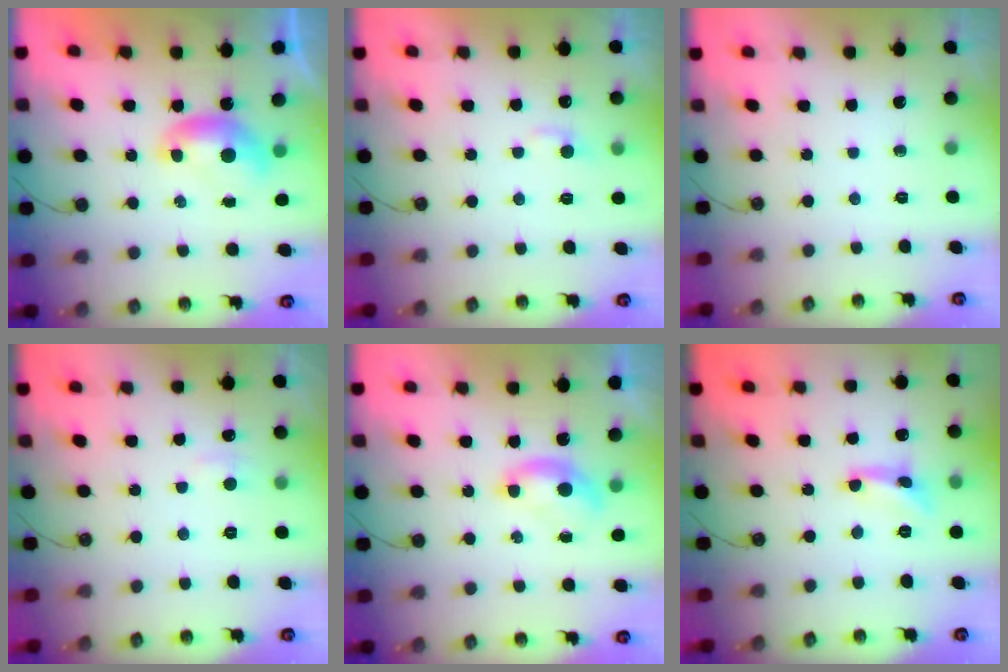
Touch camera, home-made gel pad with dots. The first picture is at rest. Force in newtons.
{"total": 2.5, "press": 2.5, "slide": 0.6}
{"total": 0.0}
{"total": 2.9, "press": 2.8, "slide": 0.5}
{"total": 1.2, "press": 1.1, "slide": 0.5}
{"total": 1.3, "press": 1.3, "slide": 0.1}